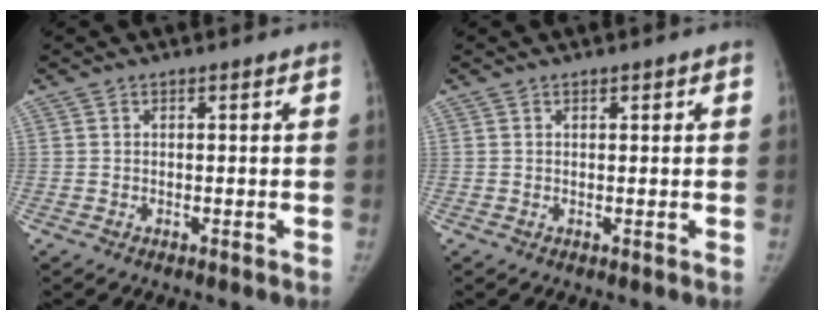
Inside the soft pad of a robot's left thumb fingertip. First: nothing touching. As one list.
[{"total": 1.2, "force": [0.5, 0.5, 1.0], "torque": [-0.009, 0.001, 0.007]}]